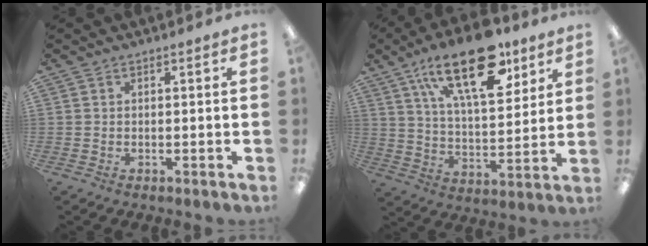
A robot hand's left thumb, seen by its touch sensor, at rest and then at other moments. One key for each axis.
{"total": 22.3, "fx": 13.1, "fy": 9.9, "fz": 15.1, "tx": -0.236, "ty": -0.054, "tz": 0.219}